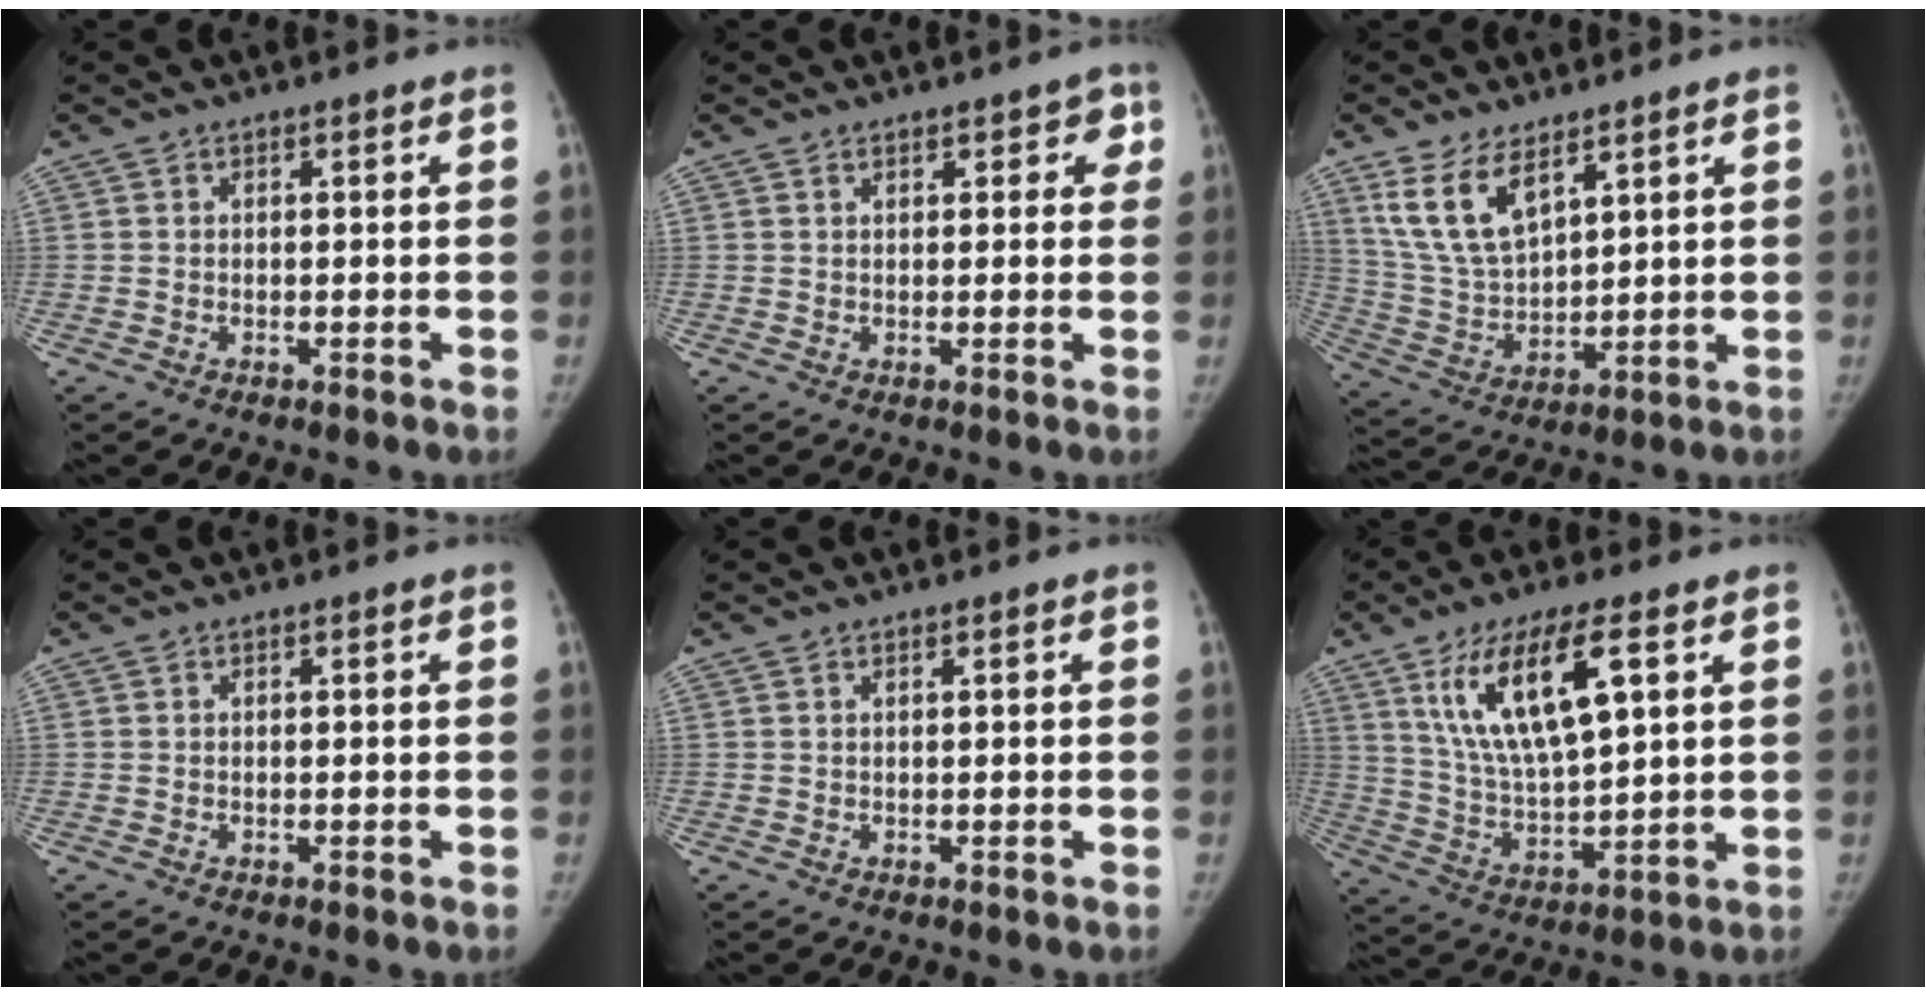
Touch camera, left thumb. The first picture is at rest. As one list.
[{"total": 3.2, "force": [1.8, 1.8, 2.0], "torque": [0.011, -0.001, 0.018]}, {"total": 11.7, "force": [6.9, 5.4, 7.7], "torque": [-0.135, -0.031, 0.153]}, {"total": 0.0}, {"total": 0.0}, {"total": 16.3, "force": [6.9, 5.5, 13.7], "torque": [-0.243, -0.022, 0.135]}]